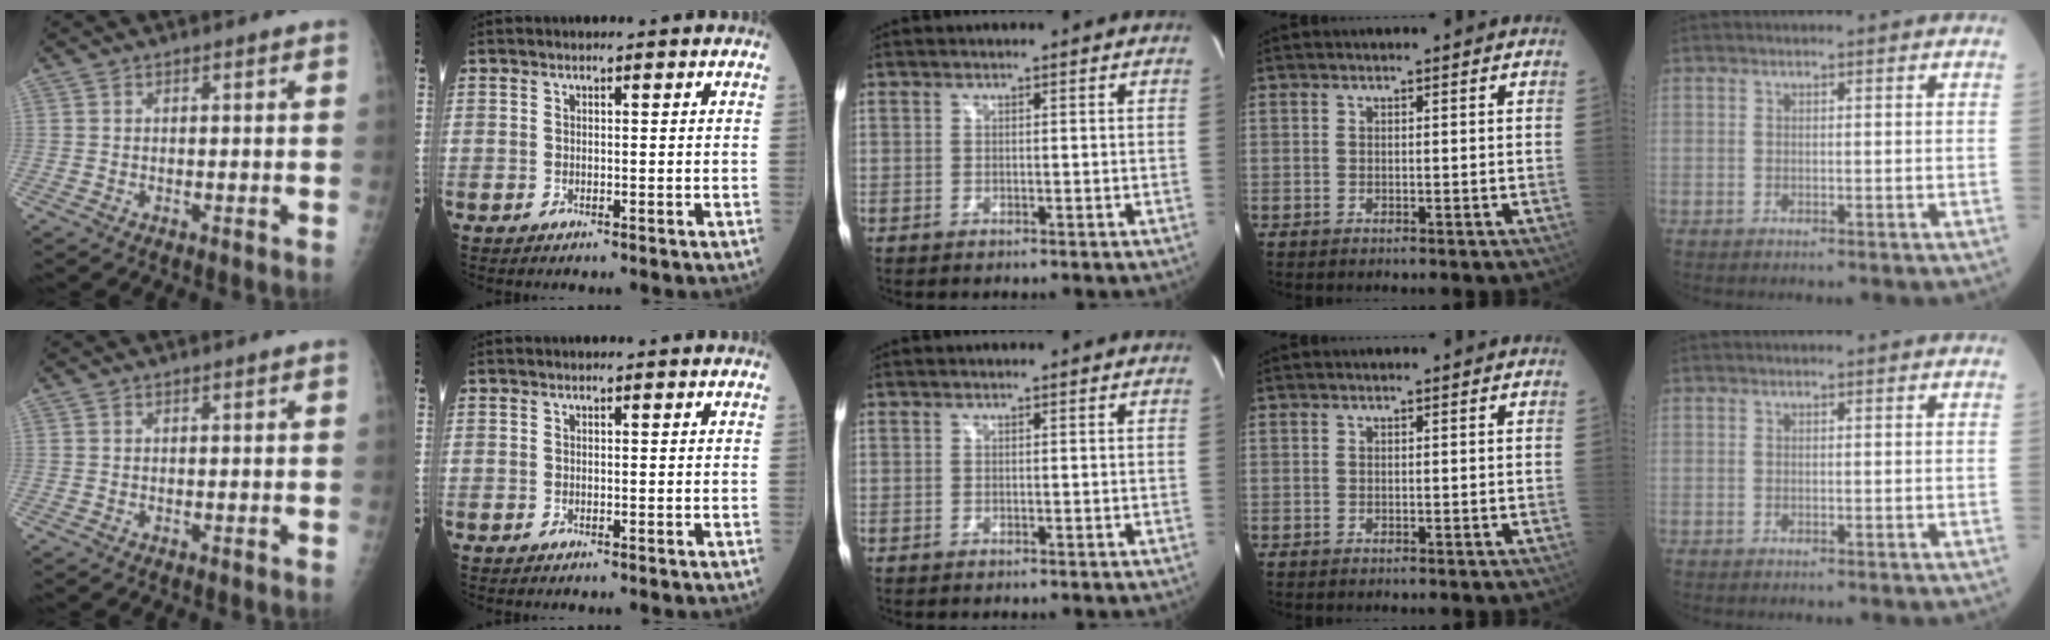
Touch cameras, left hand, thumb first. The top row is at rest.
{}